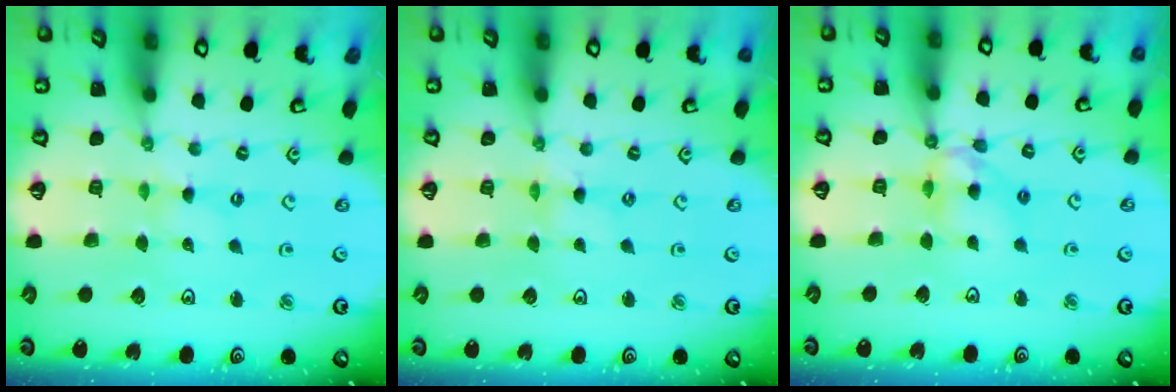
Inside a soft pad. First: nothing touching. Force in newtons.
{"total": 0.0}
{"total": 10.0, "press": 10.0, "slide": 1.0}